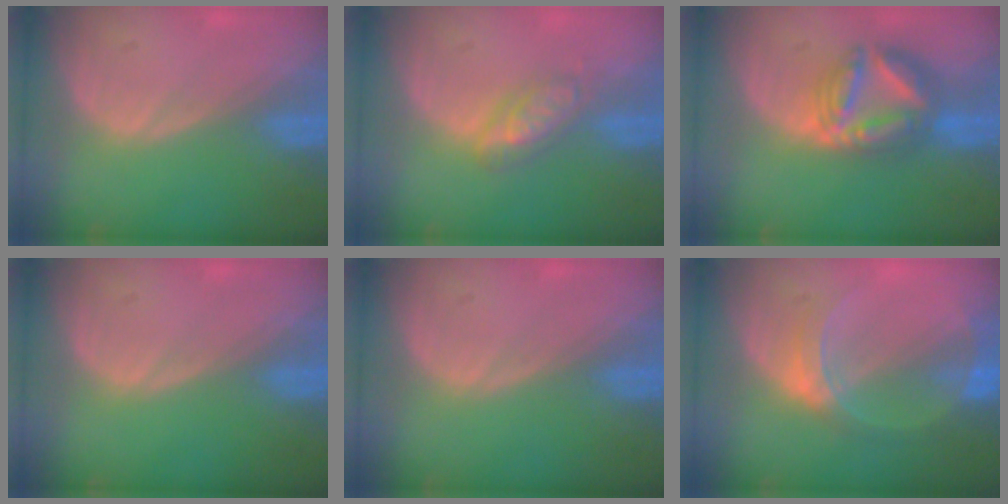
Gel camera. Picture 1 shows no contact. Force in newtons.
{"total": 4.6, "press": 4.5, "slide": 1.2}
{"total": 7.7, "press": 7.7, "slide": 0.7}
{"total": 0.0}
{"total": 0.0}
{"total": 6.8, "press": 6.0, "slide": 3.2}